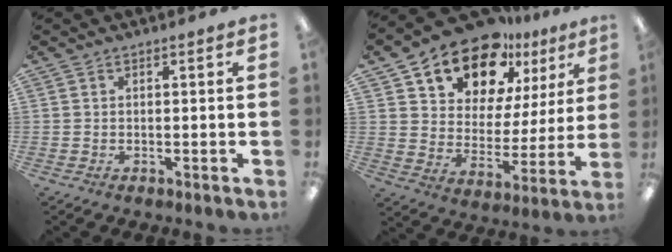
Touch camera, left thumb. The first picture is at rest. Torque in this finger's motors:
{"motor_torque": [1.79, 2.58, 1.37, -1.40, 0.08]}